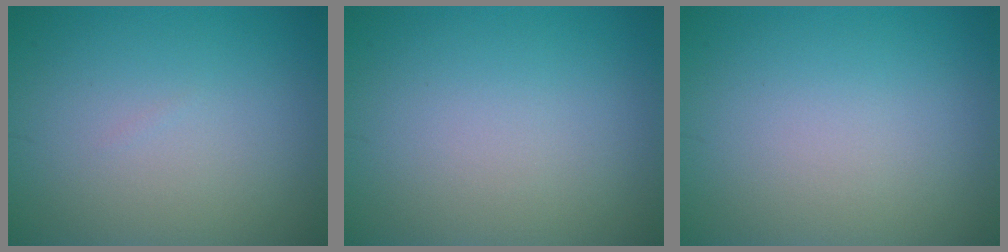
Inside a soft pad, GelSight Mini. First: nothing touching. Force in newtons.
{"total": 0.0}
{"total": 0.0}